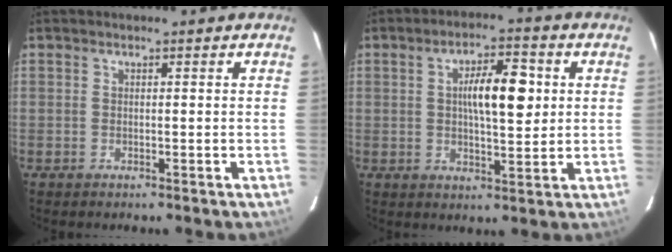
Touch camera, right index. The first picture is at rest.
{"total": 9.2, "force": [1.8, 2.9, 8.5], "torque": [-0.141, 0.015, 0.028]}